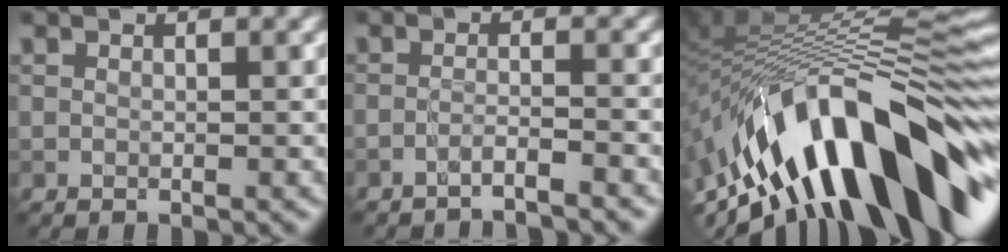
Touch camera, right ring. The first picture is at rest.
{"total": 2.0, "force": [-1.7, 0.1, 1.2], "torque": [-0.013, 0.001, -0.040]}
{"total": 15.1, "force": [-6.8, 6.0, 12.1], "torque": [-0.199, 0.029, -0.108]}